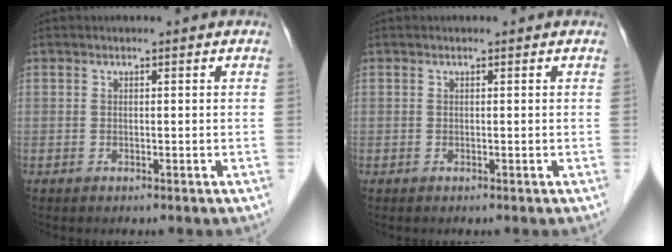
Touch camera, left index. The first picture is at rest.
{"total": 0.0}